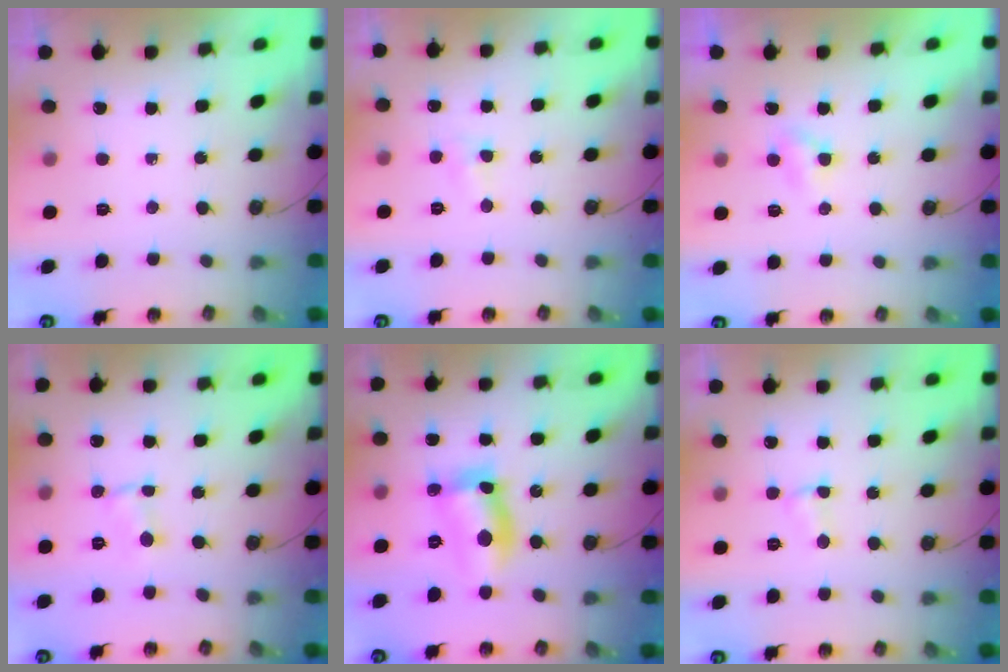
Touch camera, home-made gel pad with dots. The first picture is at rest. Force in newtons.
{"total": 4.1, "press": 4.0, "slide": 0.8}
{"total": 3.4, "press": 3.4, "slide": 0.6}
{"total": 0.6, "press": 0.6, "slide": 0.1}
{"total": 11.5, "press": 11.1, "slide": 3.0}
{"total": 3.5, "press": 3.4, "slide": 0.7}